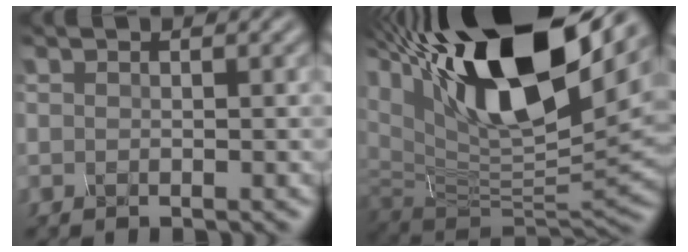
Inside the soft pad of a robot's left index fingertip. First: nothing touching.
{"total": 15.9, "force": [8.1, 6.7, 11.9], "torque": [-0.243, 0.027, 0.148]}